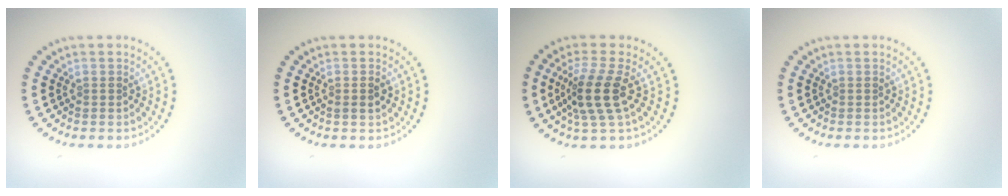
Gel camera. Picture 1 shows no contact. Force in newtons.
{"total": 1.0, "press": 1.0, "slide": 0.4}
{"total": 3.8, "press": 3.0, "slide": 2.4}
{"total": 0.0}